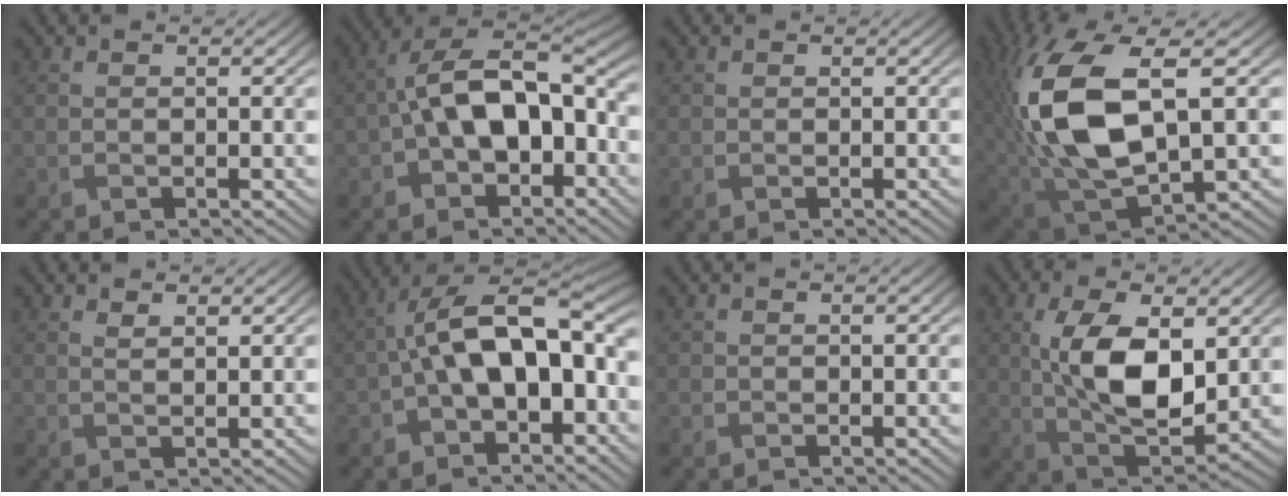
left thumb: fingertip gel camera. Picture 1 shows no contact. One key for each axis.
{"total": 12.1, "fx": -1.8, "fy": 7.3, "fz": 9.4, "tx": -0.172, "ty": 0.020, "tz": -0.040}
{"total": 0.8, "fx": 0.2, "fy": 0.8, "fz": -0.1, "tx": 0.006, "ty": -0.002, "tz": 0.000}
{"total": 16.4, "fx": 1.6, "fy": 8.2, "fz": 14.2, "tx": -0.341, "ty": -0.004, "tz": 0.040}
{"total": 1.3, "fx": 0.9, "fy": 0.4, "fz": 0.9, "tx": -0.022, "ty": -0.001, "tz": 0.019}
{"total": 13.4, "fx": -0.9, "fy": 7.6, "fz": 11.1, "tx": -0.190, "ty": 0.023, "tz": -0.023}
{"total": 0.5, "fx": -0.1, "fy": 0.5, "fz": 0.0, "tx": 0.003, "ty": -0.003, "tz": -0.003}
{"total": 11.0, "fx": 1.4, "fy": 5.4, "fz": 9.5, "tx": -0.194, "ty": -0.002, "tz": 0.032}